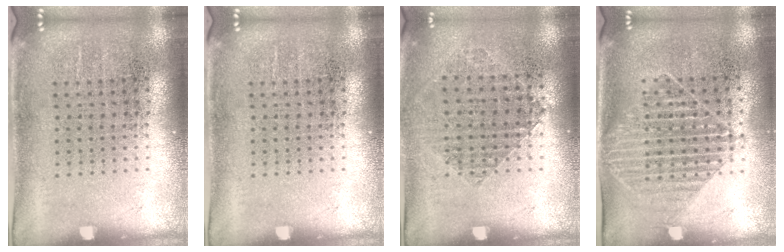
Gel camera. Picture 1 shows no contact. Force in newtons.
{"total": 0.0}
{"total": 0.9, "press": 0.8, "slide": 0.3}
{"total": 1.5, "press": 1.3, "slide": 0.8}